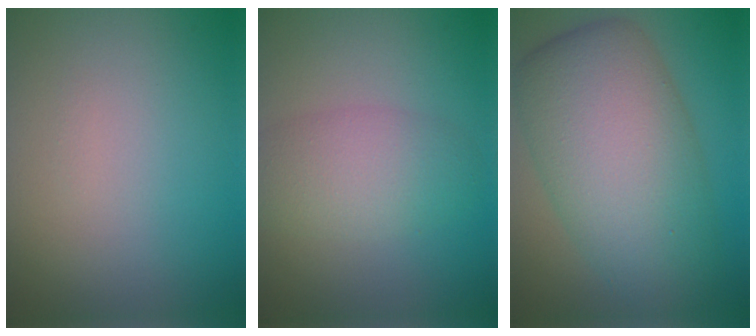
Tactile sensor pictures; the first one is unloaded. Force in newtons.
{"total": 4.2, "press": 4.2, "slide": 0.2}
{"total": 11.1, "press": 11.1, "slide": 0.6}